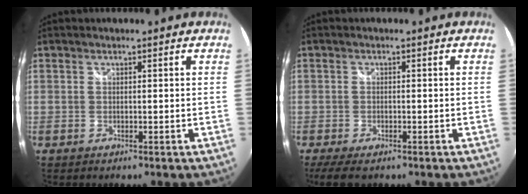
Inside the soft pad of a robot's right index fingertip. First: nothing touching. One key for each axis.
{"total": 5.1, "fx": -3.3, "fy": 2.1, "fz": 3.2, "tx": -0.070, "ty": -0.022, "tz": -0.057}